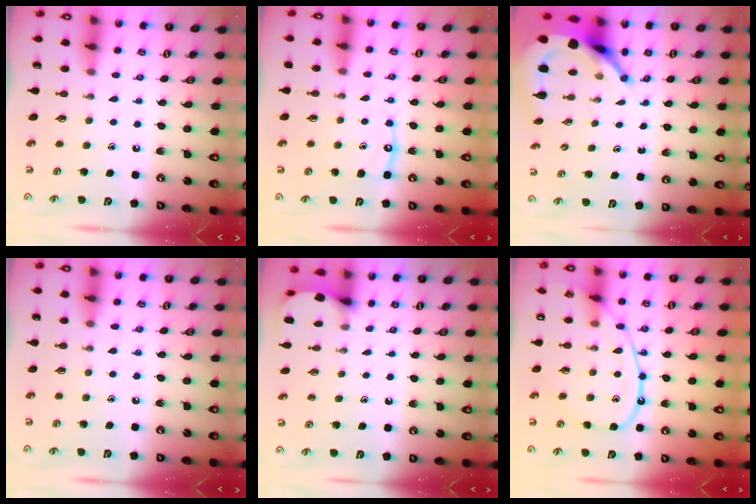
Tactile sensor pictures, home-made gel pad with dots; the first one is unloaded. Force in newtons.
{"total": 7.3, "press": 7.3, "slide": 0.6}
{"total": 8.9, "press": 8.8, "slide": 1.1}
{"total": 3.0, "press": 3.0, "slide": 0.4}
{"total": 2.4, "press": 2.4, "slide": 0.3}
{"total": 12.7, "press": 12.6, "slide": 1.4}